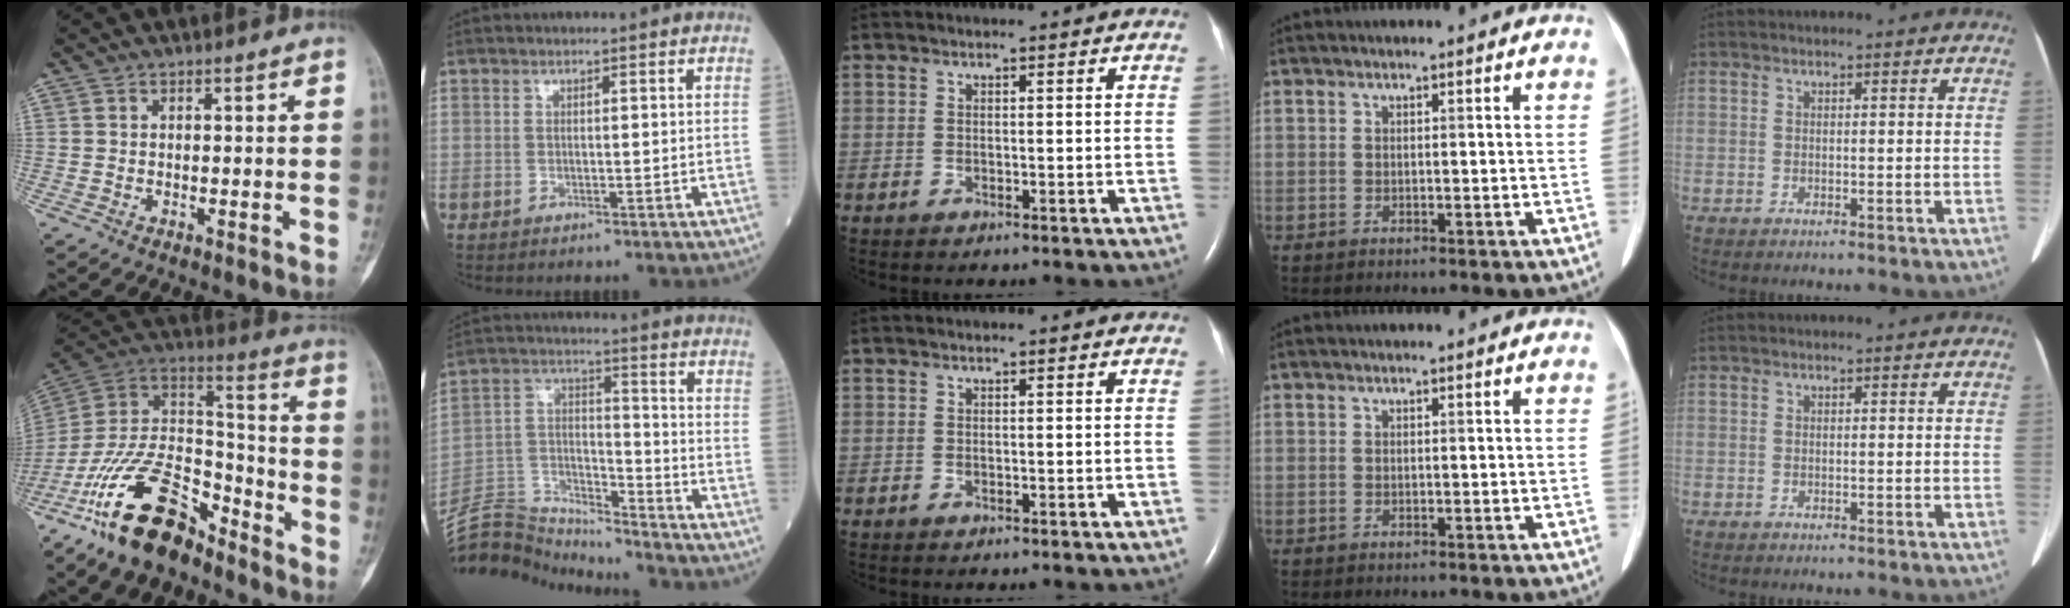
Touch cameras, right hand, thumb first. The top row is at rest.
{"thumb": {"total": 22.0, "force": [-14.8, 9.9, 12.9], "torque": [-0.231, 0.089, -0.273]}, "index": {"total": 12.5, "force": [-12.4, 1.8, 0.4], "torque": [-0.013, 0.054, -0.228]}}